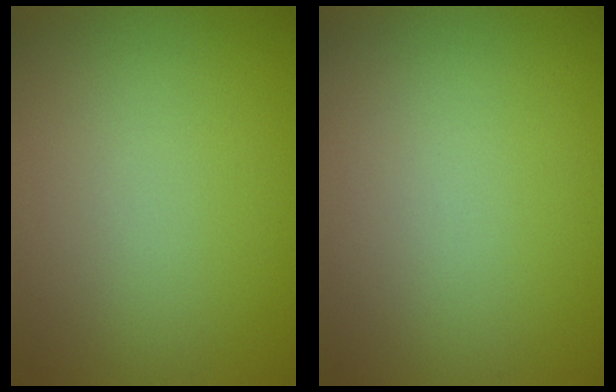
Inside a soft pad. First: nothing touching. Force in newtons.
{"total": 0.0}